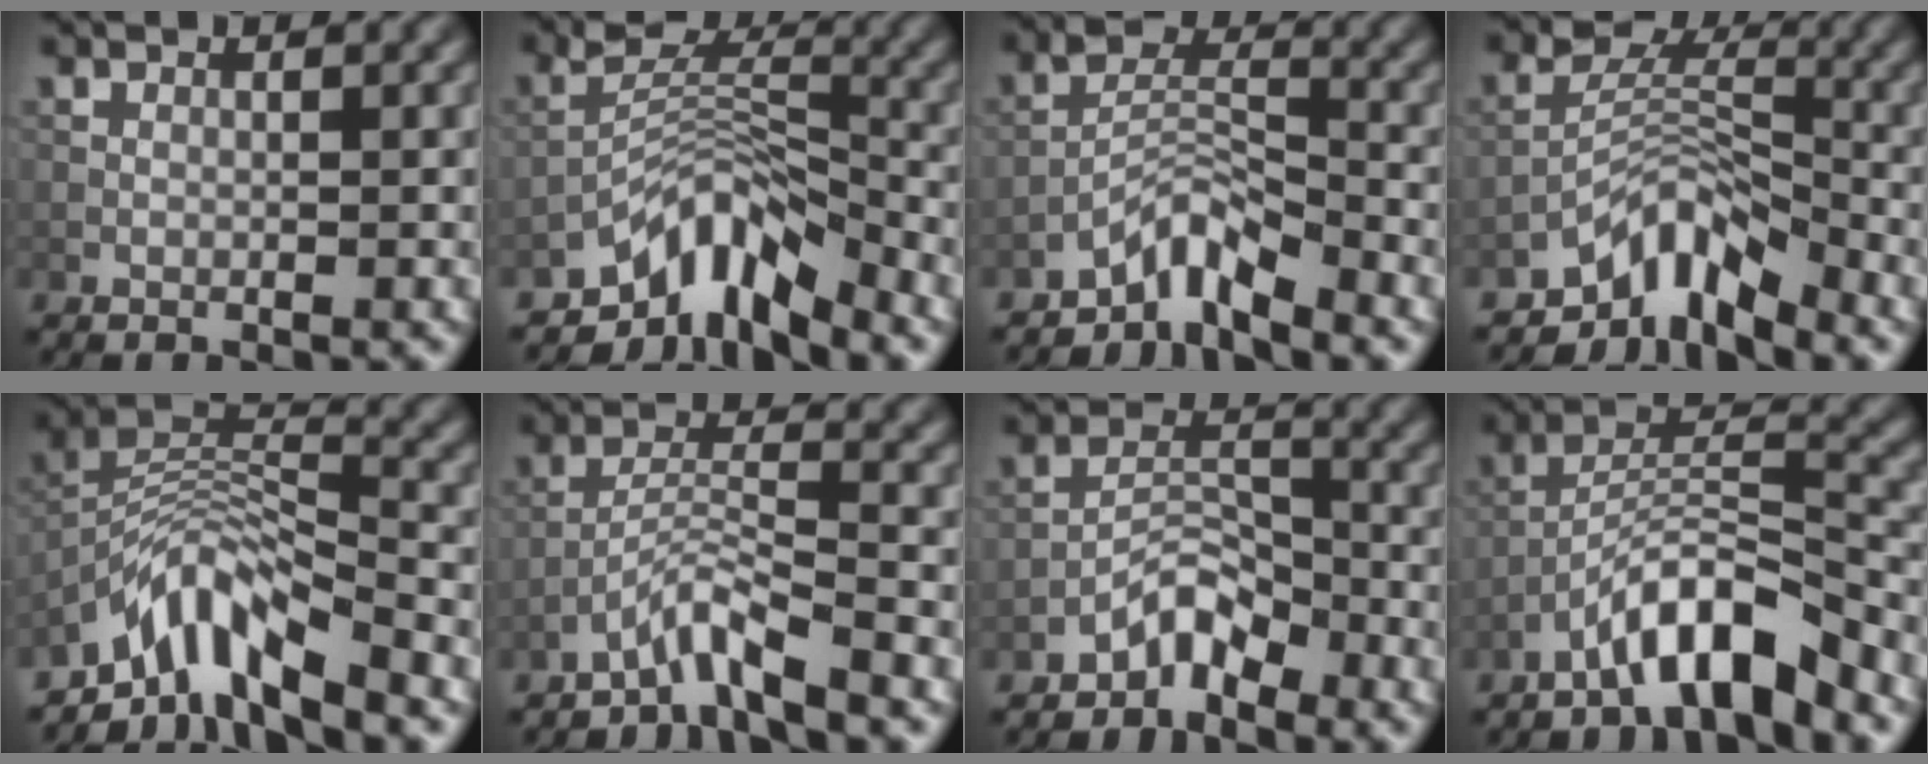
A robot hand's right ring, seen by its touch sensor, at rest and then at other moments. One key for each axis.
{"total": 6.5, "fx": -4.9, "fy": 2.4, "fz": 3.5, "tx": -0.043, "ty": 0.007, "tz": -0.097}
{"total": 3.5, "fx": -3.0, "fy": 0.8, "fz": 1.6, "tx": -0.024, "ty": 0.014, "tz": -0.065}
{"total": 5.2, "fx": -4.1, "fy": 2.1, "fz": 2.4, "tx": -0.024, "ty": 0.005, "tz": -0.086}
{"total": 7.0, "fx": -5.6, "fy": 1.7, "fz": 4.0, "tx": -0.063, "ty": 0.004, "tz": -0.113}
{"total": 3.7, "fx": -3.1, "fy": 0.0, "fz": 1.9, "tx": -0.036, "ty": 0.010, "tz": -0.070}
{"total": 3.0, "fx": -2.5, "fy": 1.1, "fz": 1.3, "tx": -0.017, "ty": 0.017, "tz": -0.049}
{"total": 6.9, "fx": -4.9, "fy": 1.5, "fz": 4.6, "tx": -0.080, "ty": 0.012, "tz": -0.090}